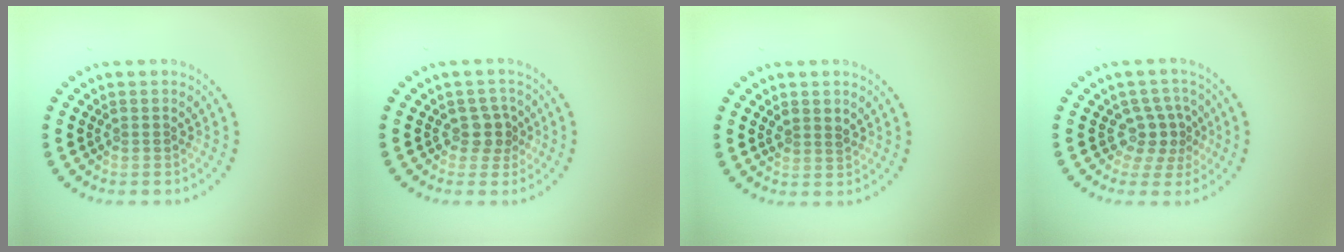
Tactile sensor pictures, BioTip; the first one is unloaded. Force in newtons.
{"total": 1.8, "press": 1.5, "slide": 1.1}
{"total": 1.1, "press": 1.0, "slide": 0.5}
{"total": 2.9, "press": 2.0, "slide": 2.0}